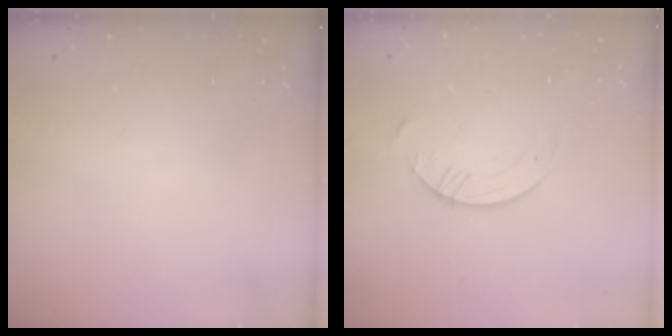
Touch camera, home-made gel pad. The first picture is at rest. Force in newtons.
{"total": 5.6, "press": 5.6, "slide": 0.7}